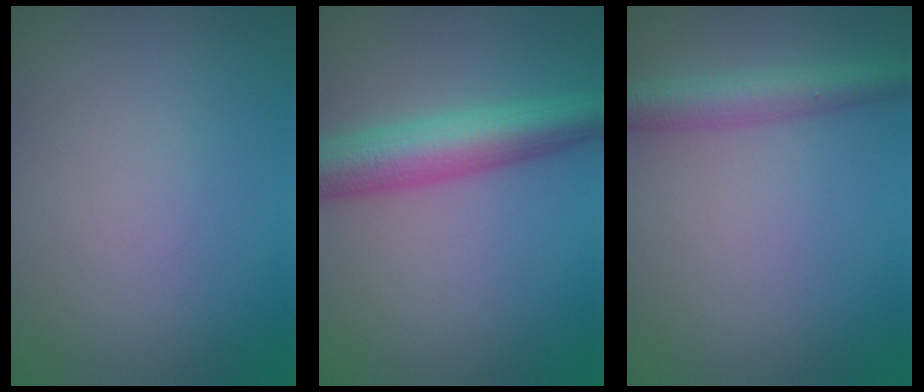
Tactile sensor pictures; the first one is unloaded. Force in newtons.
{"total": 6.4, "press": 6.4, "slide": 0.2}
{"total": 3.7, "press": 3.7, "slide": 0.1}